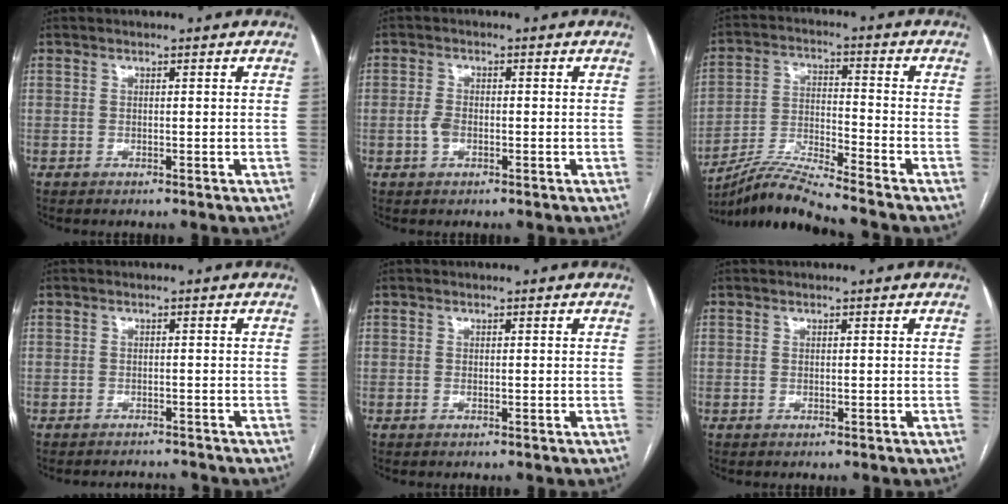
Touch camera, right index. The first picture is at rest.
{"total": 2.3, "force": [-0.7, 1.3, 1.7], "torque": [-0.039, 0.003, -0.014]}
{"total": 9.7, "force": [-9.0, -1.5, 3.5], "torque": [-0.075, -0.010, -0.167]}
{"total": 2.9, "force": [-2.7, 0.7, -0.6], "torque": [0.011, -0.006, -0.041]}
{"total": 0.0}
{"total": 0.0}